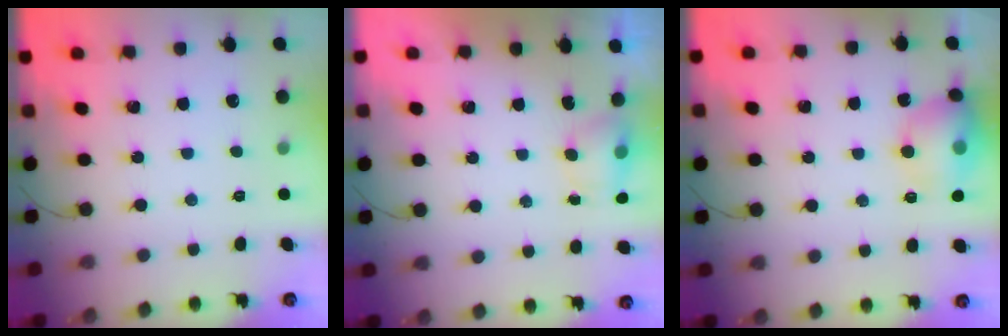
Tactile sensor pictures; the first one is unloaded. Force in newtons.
{"total": 6.9, "press": 5.5, "slide": 4.3}
{"total": 13.8, "press": 13.6, "slide": 2.8}